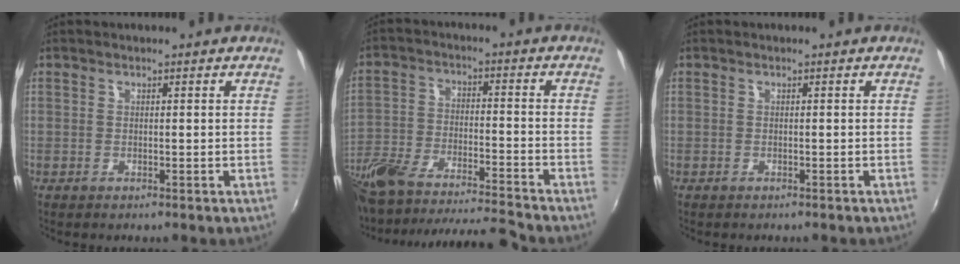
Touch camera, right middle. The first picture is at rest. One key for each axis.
{"total": 17.8, "fx": -15.0, "fy": 2.3, "fz": 9.3, "tx": -0.185, "ty": -0.046, "tz": -0.254}
{"total": 0.5, "fx": -0.5, "fy": 0.0, "fz": 0.2, "tx": -0.004, "ty": -0.001, "tz": -0.006}